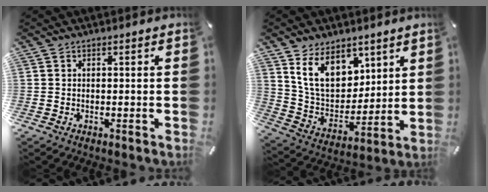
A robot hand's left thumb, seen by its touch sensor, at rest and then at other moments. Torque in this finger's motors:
{"motor_torque": [2.42, 2.43, 1.41, -1.37, 0.35]}